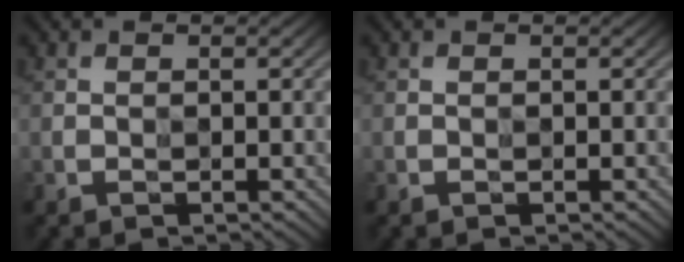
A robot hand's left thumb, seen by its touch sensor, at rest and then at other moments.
{"total": 0.0}